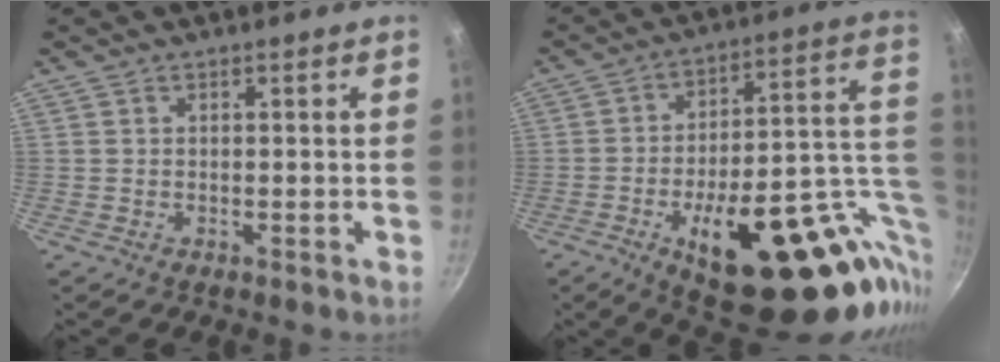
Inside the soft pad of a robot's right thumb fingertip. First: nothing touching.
{"total": 31.9, "force": [-8.5, 14.2, 27.2], "torque": [-0.323, 0.021, -0.103]}